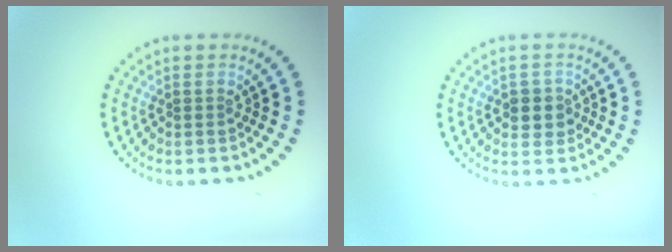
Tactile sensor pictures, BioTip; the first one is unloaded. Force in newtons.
{"total": 2.4, "press": 2.3, "slide": 0.7}